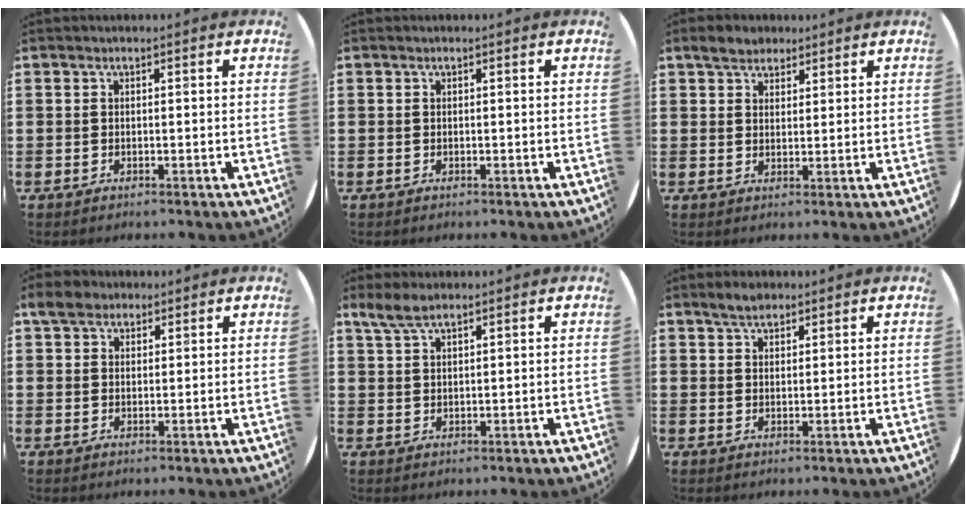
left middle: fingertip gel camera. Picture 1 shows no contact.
{"total": 0.0}
{"total": 3.2, "force": [2.7, 1.6, 0.7], "torque": [-0.011, 0.004, 0.051]}
{"total": 3.2, "force": [2.5, 1.8, 0.7], "torque": [-0.008, 0.004, 0.045]}
{"total": 3.8, "force": [2.9, 1.1, 2.2], "torque": [-0.049, 0.003, 0.054]}
{"total": 2.7, "force": [2.4, 1.1, 0.8], "torque": [-0.011, 0.001, 0.044]}